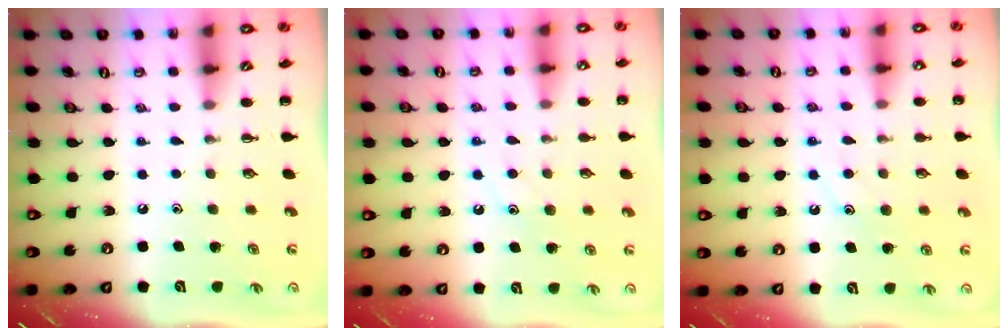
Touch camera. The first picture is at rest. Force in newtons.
{"total": 8.8, "press": 8.8, "slide": 1.0}
{"total": 9.6, "press": 9.6, "slide": 0.9}